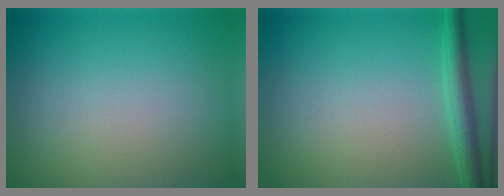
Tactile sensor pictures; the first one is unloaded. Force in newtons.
{"total": 2.7, "press": 2.7, "slide": 0.1}